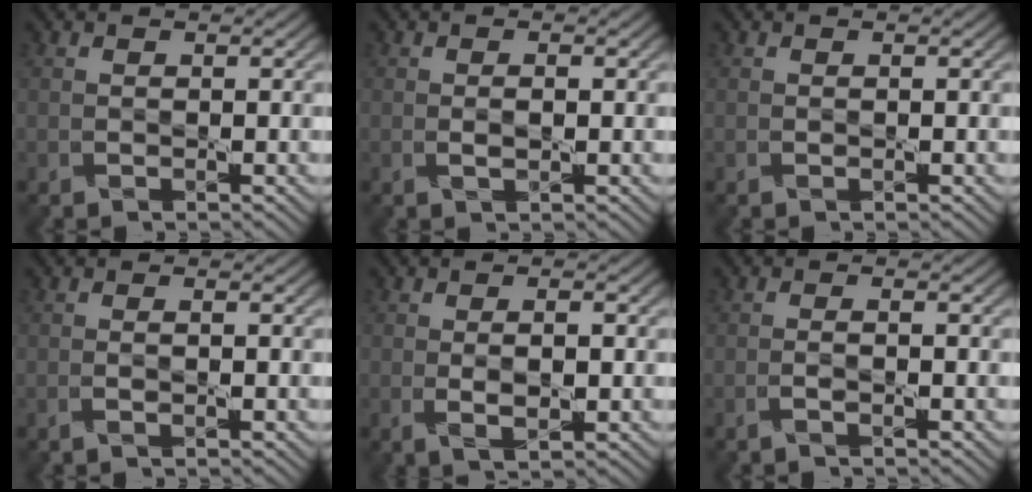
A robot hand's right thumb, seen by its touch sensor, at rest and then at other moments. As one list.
[{"total": 1.0, "force": [0.1, 0.4, 0.9], "torque": [-0.020, 0.000, 0.001]}, {"total": 0.0}, {"total": 0.7, "force": [-0.1, -0.1, 0.7], "torque": [-0.016, 0.004, -0.005]}, {"total": 2.8, "force": [0.1, 1.0, 2.6], "torque": [-0.055, -0.004, 0.002]}, {"total": 1.0, "force": [-0.5, -0.2, 0.8], "torque": [-0.017, 0.010, -0.017]}]